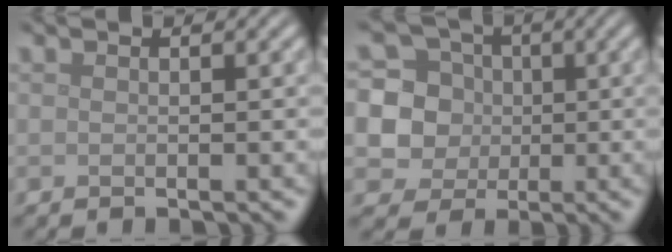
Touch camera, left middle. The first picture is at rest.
{"total": 8.8, "force": [0.6, 8.4, 2.7], "torque": [-0.068, 0.031, 0.005]}